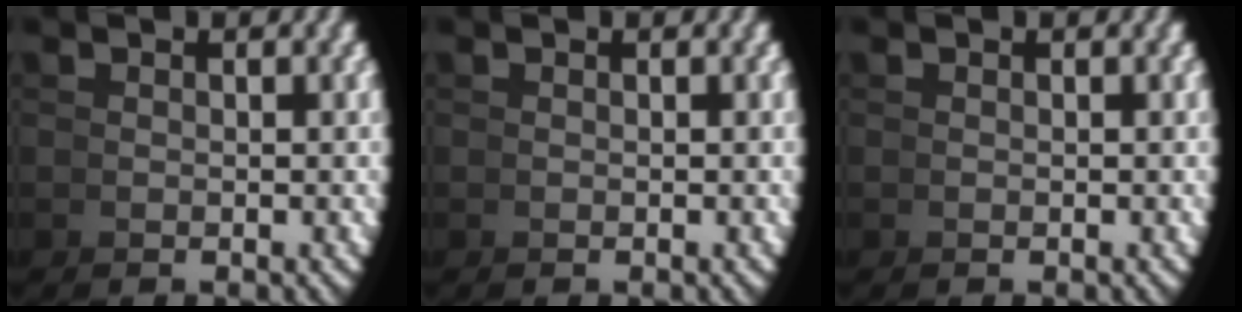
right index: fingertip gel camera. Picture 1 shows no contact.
{"total": 0.0}
{"total": 0.0}